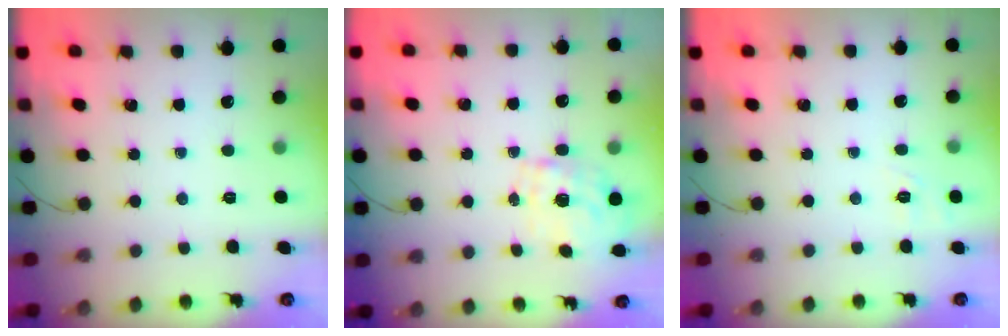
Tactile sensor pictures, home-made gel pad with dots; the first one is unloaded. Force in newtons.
{"total": 1.7, "press": 1.5, "slide": 0.8}
{"total": 1.9, "press": 0.3, "slide": 1.9}